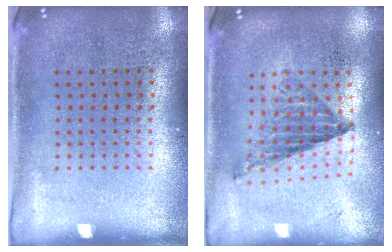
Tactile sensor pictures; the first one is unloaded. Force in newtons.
{"total": 0.8, "press": 0.8, "slide": 0.0}